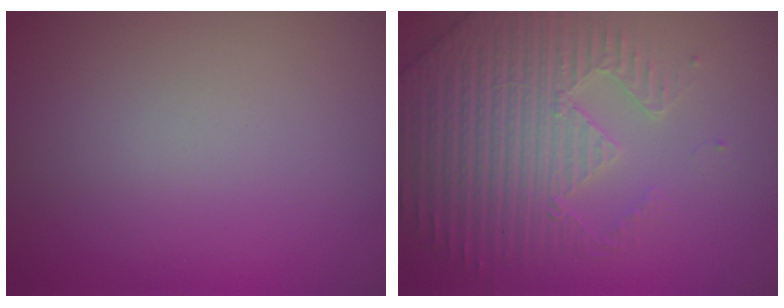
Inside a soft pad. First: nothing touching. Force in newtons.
{"total": 5.6, "press": 4.9, "slide": 2.8}